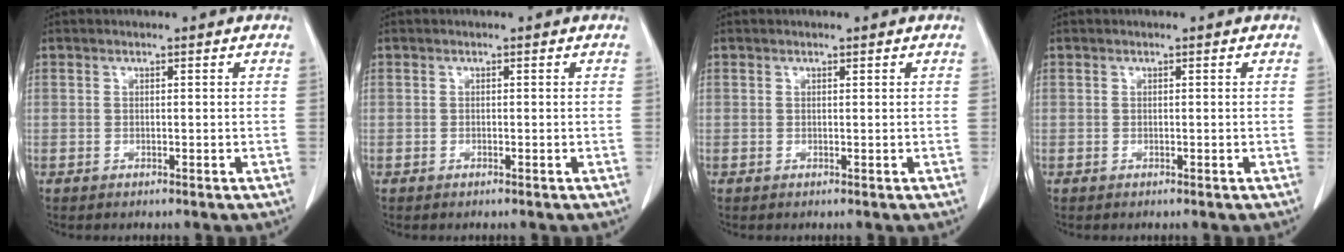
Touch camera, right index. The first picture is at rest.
{"total": 0.0}
{"total": 0.0}
{"total": 0.0}